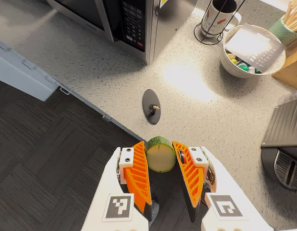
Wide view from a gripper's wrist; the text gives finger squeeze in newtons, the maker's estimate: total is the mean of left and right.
{"total": 9.3, "left": 9.0, "right": 9.5}